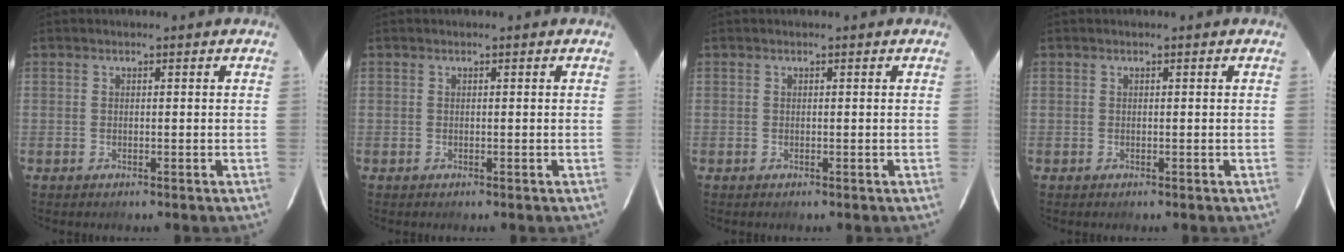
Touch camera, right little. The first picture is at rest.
{"total": 0.0}
{"total": 0.0}
{"total": 0.0}